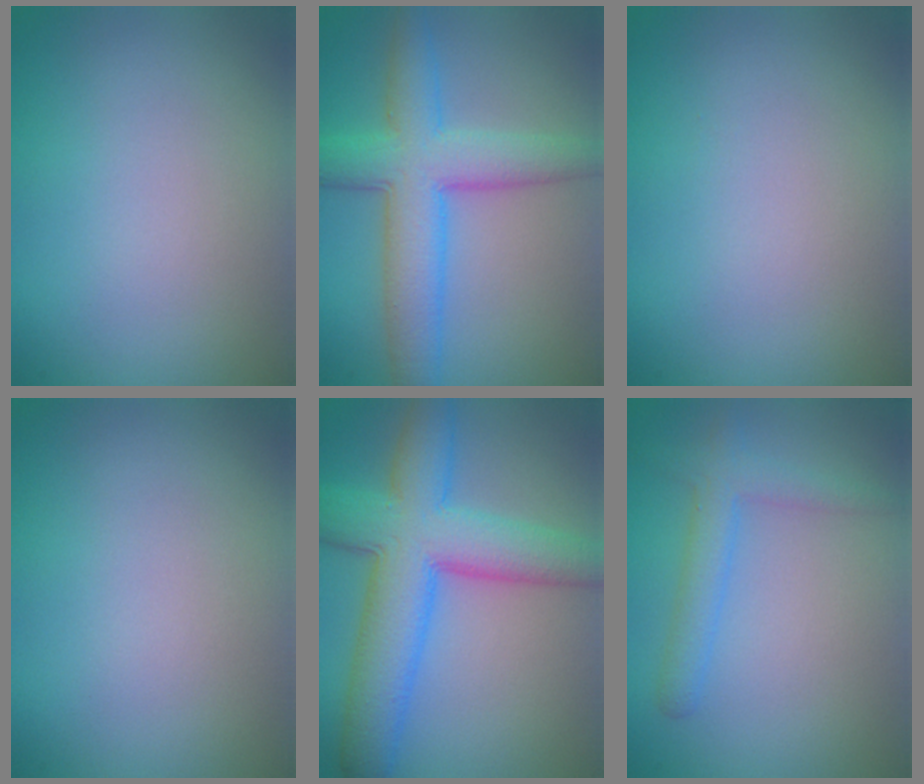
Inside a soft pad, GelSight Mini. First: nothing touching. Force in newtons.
{"total": 6.9, "press": 6.9, "slide": 0.1}
{"total": 0.0}
{"total": 0.0}
{"total": 9.4, "press": 9.4, "slide": 0.4}
{"total": 2.7, "press": 2.7, "slide": 0.1}